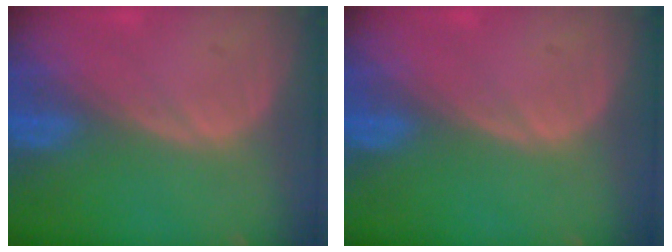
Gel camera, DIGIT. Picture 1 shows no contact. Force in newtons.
{"total": 0.0}